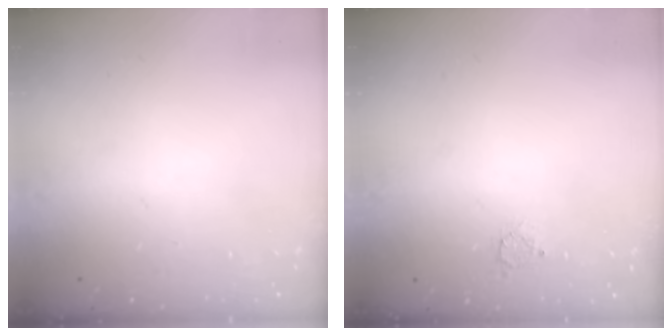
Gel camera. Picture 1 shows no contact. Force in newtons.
{"total": 2.3, "press": 2.3, "slide": 0.2}